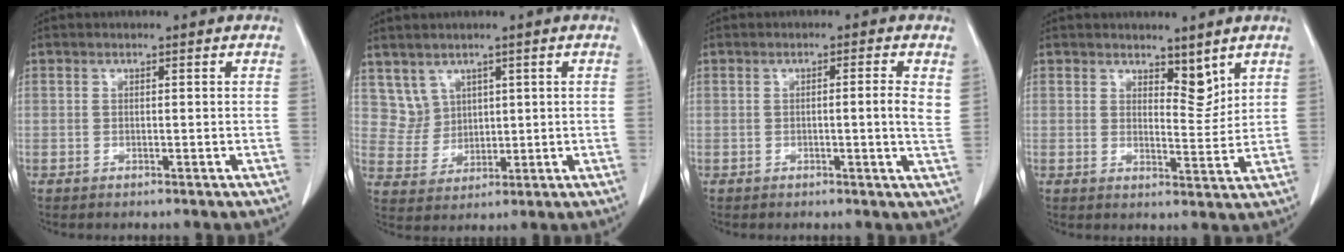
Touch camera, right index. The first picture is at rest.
{"total": 4.8, "force": [2.8, 3.8, 0.0], "torque": [-0.002, 0.009, 0.065]}
{"total": 3.4, "force": [0.5, -0.2, 3.3], "torque": [-0.045, 0.001, 0.004]}
{"total": 4.0, "force": [3.0, 1.5, 2.0], "torque": [-0.027, -0.010, 0.052]}